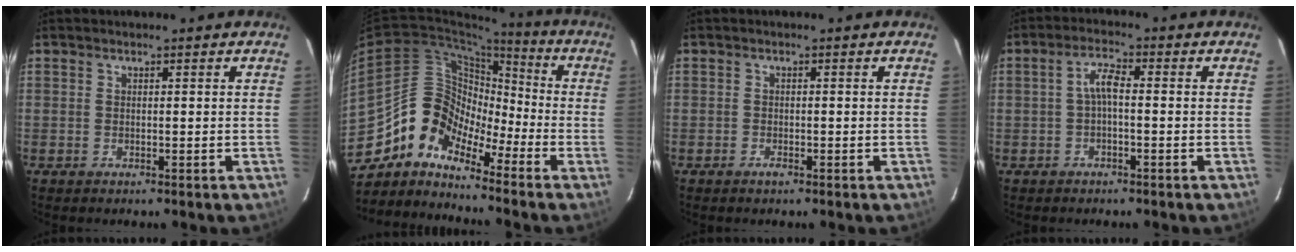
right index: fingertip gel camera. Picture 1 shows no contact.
{"total": 11.4, "force": [-8.0, 7.0, 4.1], "torque": [-0.068, 0.029, -0.173]}
{"total": 1.0, "force": [-0.8, 0.4, 0.5], "torque": [-0.010, -0.001, -0.017]}
{"total": 3.3, "force": [-0.6, 0.9, 3.1], "torque": [-0.064, 0.012, -0.013]}